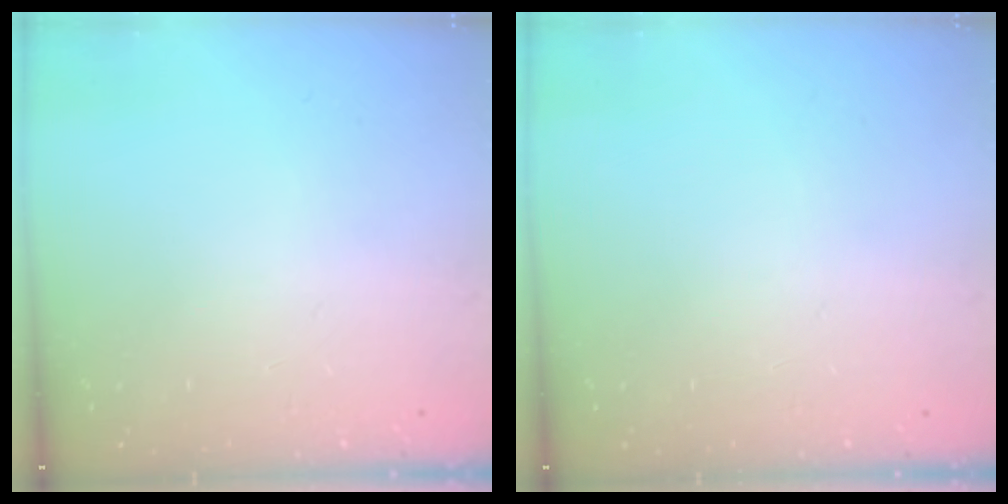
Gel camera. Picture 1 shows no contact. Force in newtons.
{"total": 0.0}